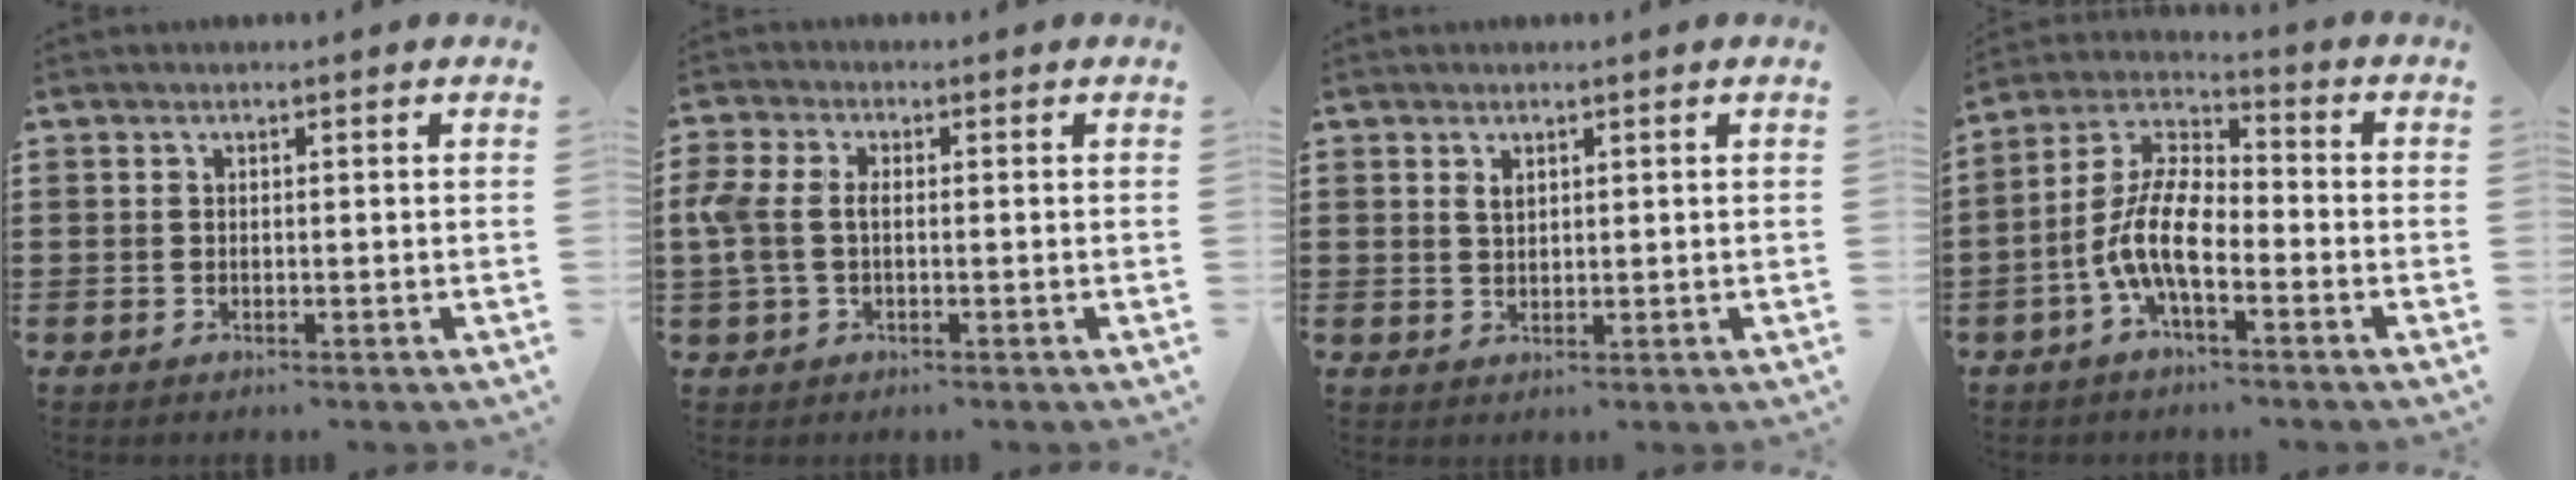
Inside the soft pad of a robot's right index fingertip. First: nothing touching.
{"total": 4.3, "force": [-0.2, 2.6, 3.4], "torque": [-0.104, -0.005, -0.016]}
{"total": 1.3, "force": [0.8, 0.6, 0.7], "torque": [-0.016, 0.002, 0.015]}
{"total": 9.6, "force": [-3.6, 3.7, 8.1], "torque": [-0.197, -0.005, -0.076]}